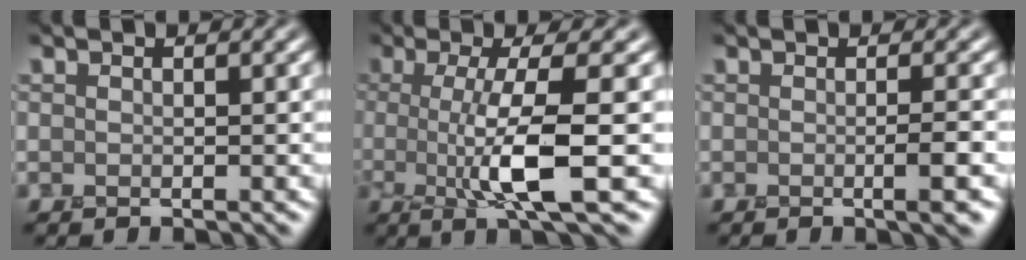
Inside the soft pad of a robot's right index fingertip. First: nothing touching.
{"total": 6.3, "force": [-0.5, 1.0, 6.2], "torque": [-0.122, -0.005, -0.008]}
{"total": 2.0, "force": [-0.8, 0.2, 1.9], "torque": [-0.030, -0.001, -0.013]}